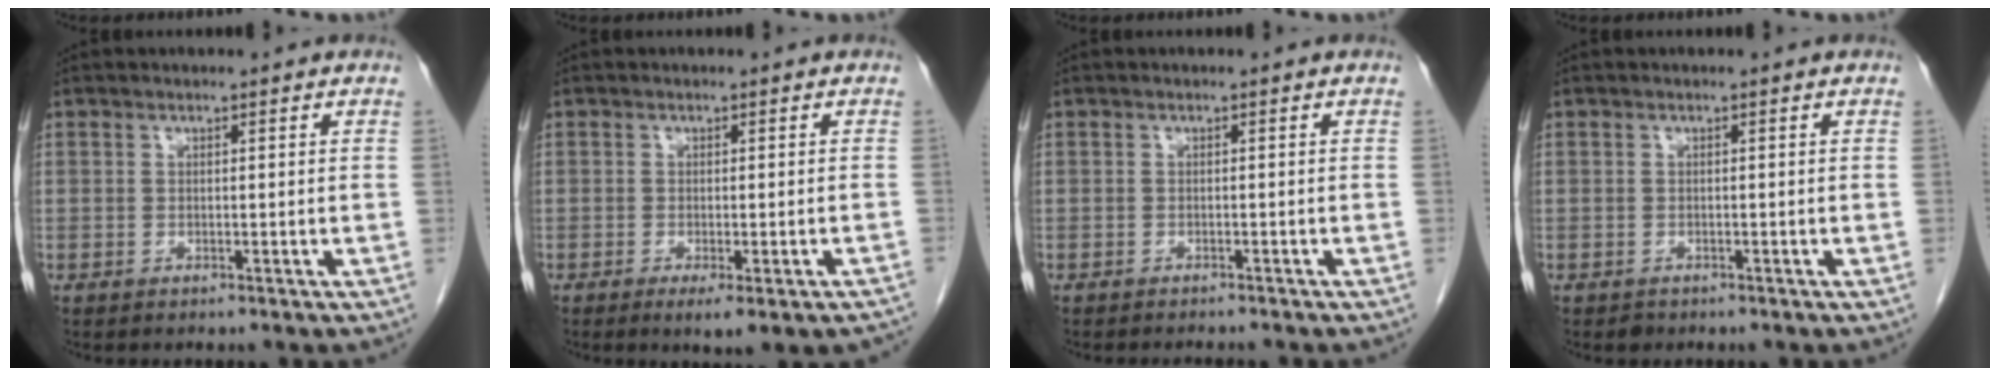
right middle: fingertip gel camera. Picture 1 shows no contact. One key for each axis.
{"total": 6.5, "fx": -4.8, "fy": 1.1, "fz": 4.3, "tx": -0.040, "ty": -0.008, "tz": -0.064}
{"total": 2.7, "fx": -2.5, "fy": 0.2, "fz": 0.7, "tx": -0.009, "ty": -0.006, "tz": -0.031}
{"total": 0.7, "fx": -0.5, "fy": 0.4, "fz": 0.1, "tx": -0.004, "ty": 0.001, "tz": -0.008}